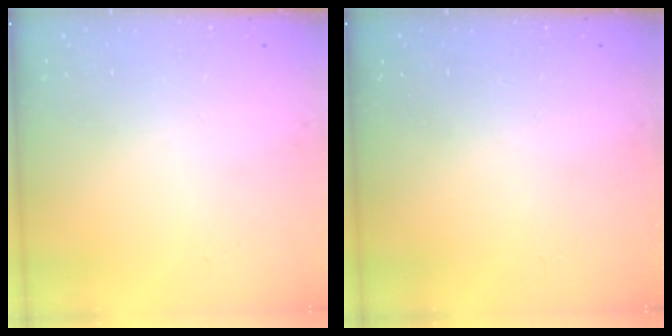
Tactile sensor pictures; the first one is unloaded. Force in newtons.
{"total": 0.0}